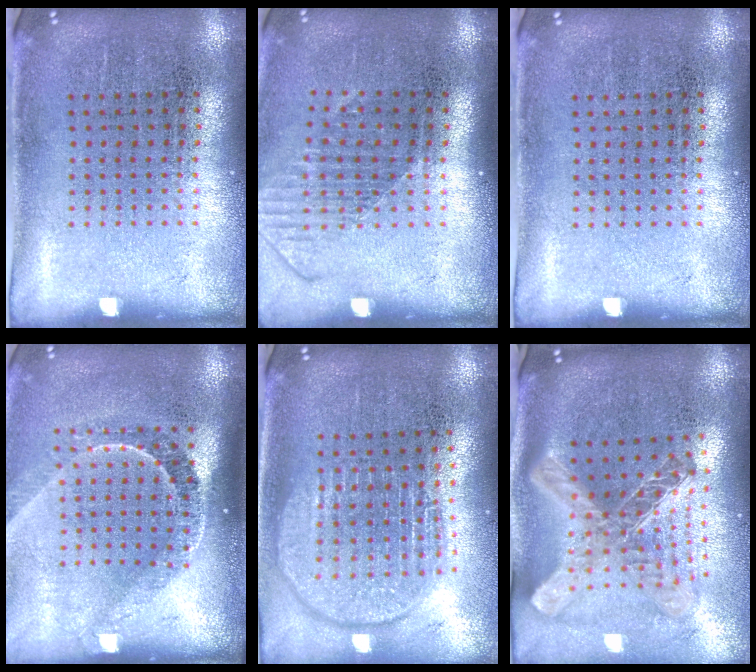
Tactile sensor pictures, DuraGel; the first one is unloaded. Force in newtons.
{"total": 1.6, "press": 1.2, "slide": 1.0}
{"total": 0.0}
{"total": 2.2, "press": 1.5, "slide": 1.6}
{"total": 1.9, "press": 1.6, "slide": 1.0}
{"total": 2.8, "press": 2.0, "slide": 1.9}